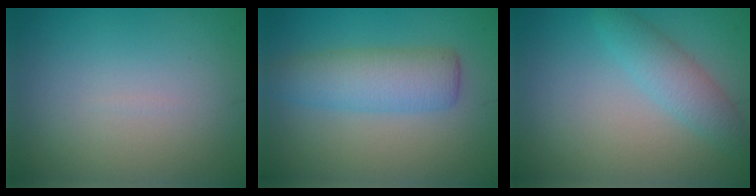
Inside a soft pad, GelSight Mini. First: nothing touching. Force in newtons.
{"total": 4.4, "press": 4.4, "slide": 0.2}
{"total": 2.8, "press": 2.8, "slide": 0.1}